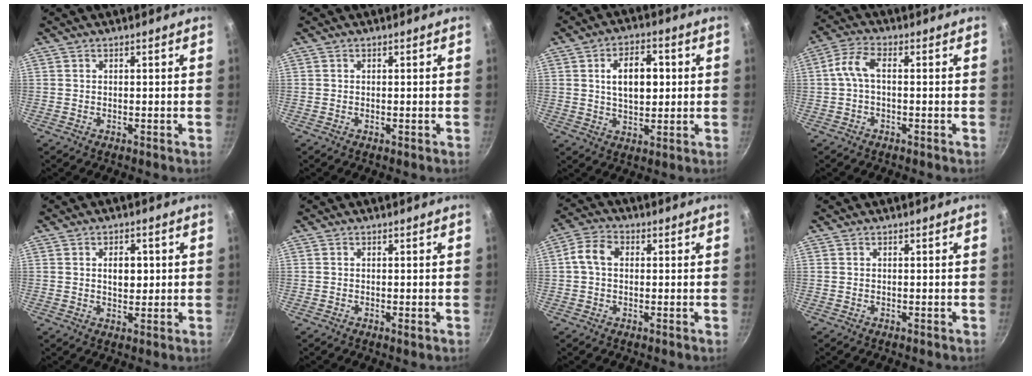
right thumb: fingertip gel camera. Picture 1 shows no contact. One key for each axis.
{"total": 0.0}
{"total": 9.6, "fx": 1.7, "fy": 5.6, "fz": 7.6, "tx": -0.098, "ty": 0.002, "tz": 0.028}
{"total": 5.3, "fx": 0.1, "fy": 2.5, "fz": 4.6, "tx": -0.099, "ty": 0.017, "tz": -0.007}
{"total": 4.6, "fx": 0.8, "fy": 2.9, "fz": 3.5, "tx": -0.032, "ty": -0.003, "tz": 0.013}
{"total": 0.6, "fx": -0.2, "fy": 0.2, "fz": 0.6, "tx": -0.009, "ty": -0.003, "tz": -0.005}
{"total": 5.9, "fx": 0.6, "fy": 4.2, "fz": 4.1, "tx": -0.076, "ty": 0.019, "tz": 0.005}
{"total": 0.0}